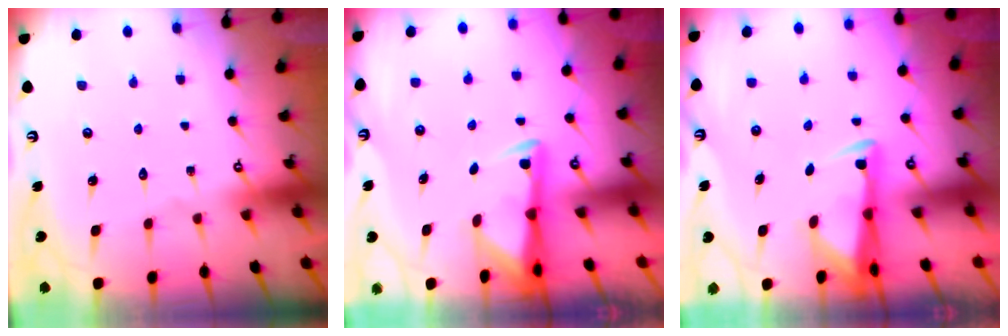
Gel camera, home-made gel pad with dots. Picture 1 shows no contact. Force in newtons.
{"total": 2.8, "press": 2.7, "slide": 0.6}
{"total": 3.1, "press": 2.9, "slide": 0.9}